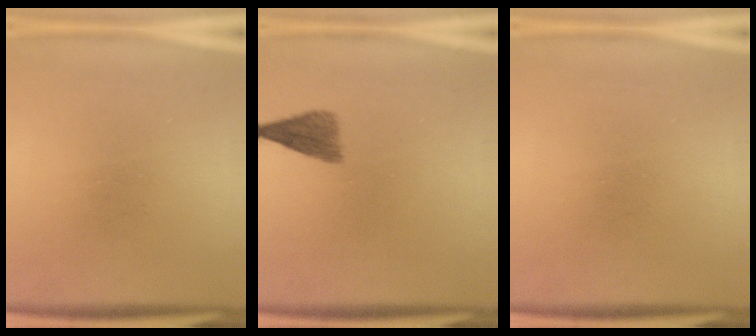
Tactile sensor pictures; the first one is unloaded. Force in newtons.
{"total": 3.4}
{"total": 0.0}